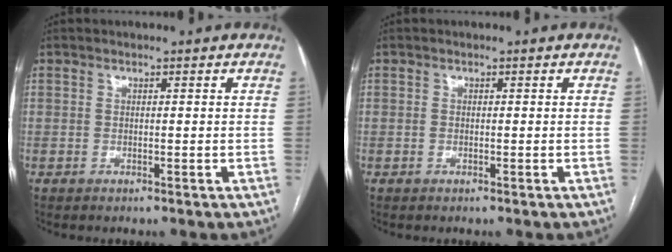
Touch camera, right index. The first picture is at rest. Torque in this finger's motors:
{"motor_torque": [0.06, -0.04, 0.10, 0.02]}